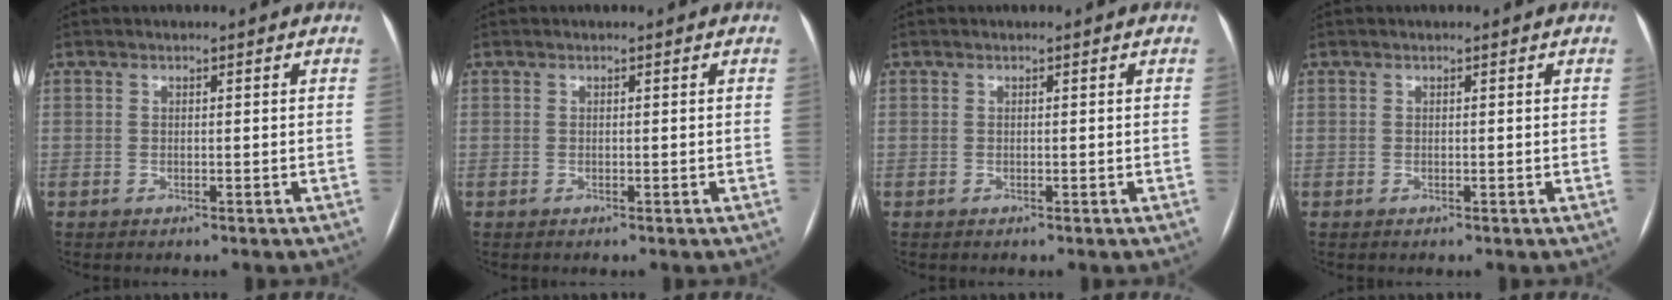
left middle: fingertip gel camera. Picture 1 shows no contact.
{"total": 0.0}
{"total": 0.0}
{"total": 0.0}